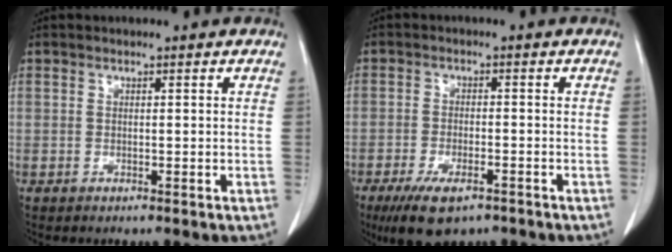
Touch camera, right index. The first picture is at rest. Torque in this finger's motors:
{"motor_torque": [0.82, -0.78, 0.40, 0.09]}